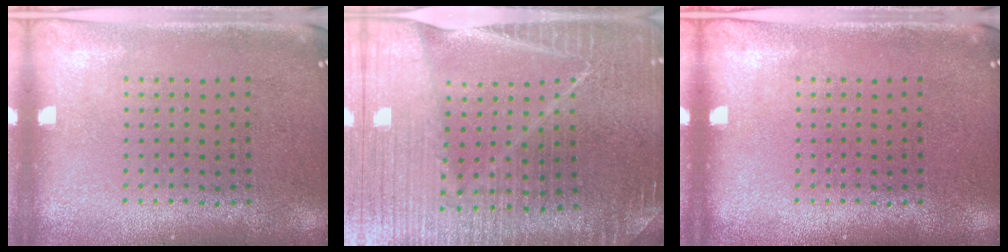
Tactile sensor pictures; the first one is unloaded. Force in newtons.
{"total": 4.3, "press": 4.1, "slide": 1.4}
{"total": 0.0}